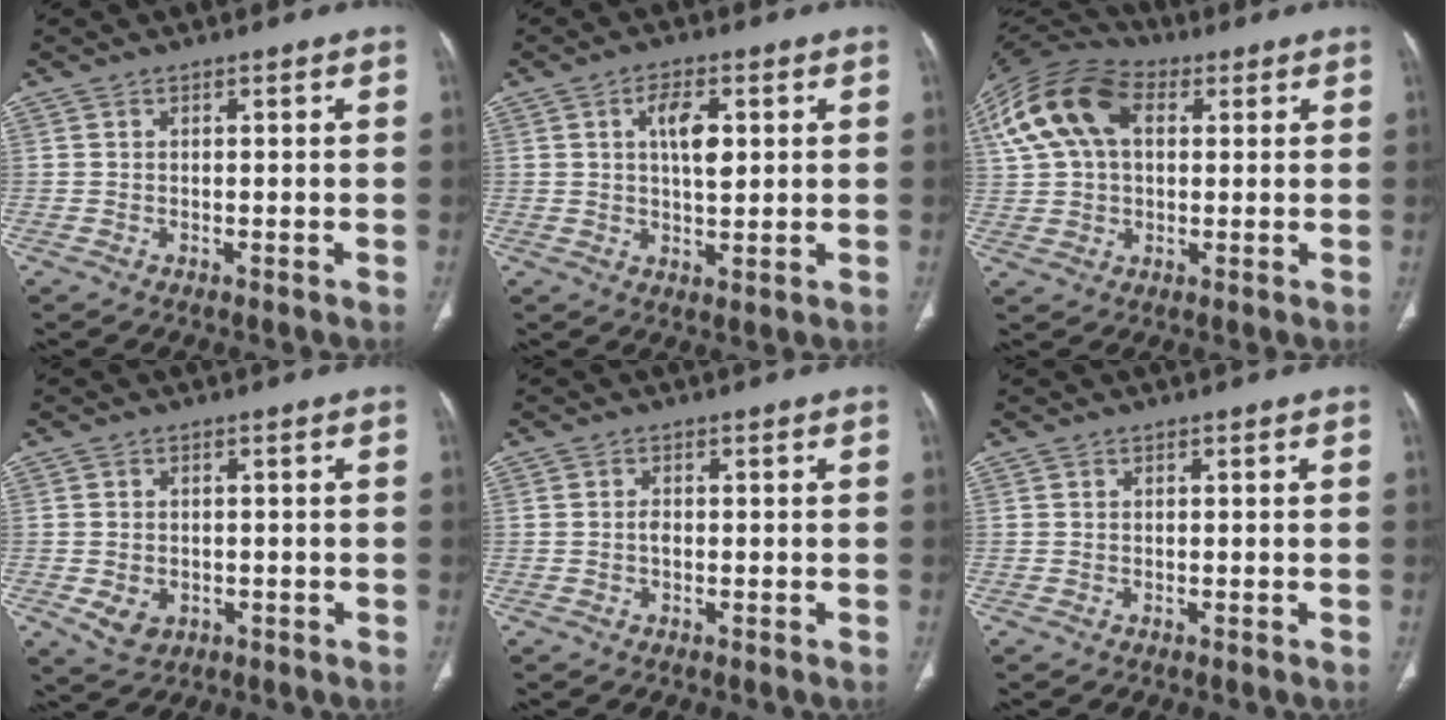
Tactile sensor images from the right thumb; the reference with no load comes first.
{"total": 6.7, "force": [1.7, 3.0, 5.8], "torque": [-0.090, -0.008, 0.028]}
{"total": 16.8, "force": [4.9, 10.7, 12.0], "torque": [-0.247, 0.028, 0.083]}
{"total": 4.4, "force": [-1.1, 3.4, 2.5], "torque": [-0.037, 0.003, -0.004]}
{"total": 2.3, "force": [-0.6, 1.4, 1.7], "torque": [-0.027, 0.007, -0.014]}
{"total": 0.0}